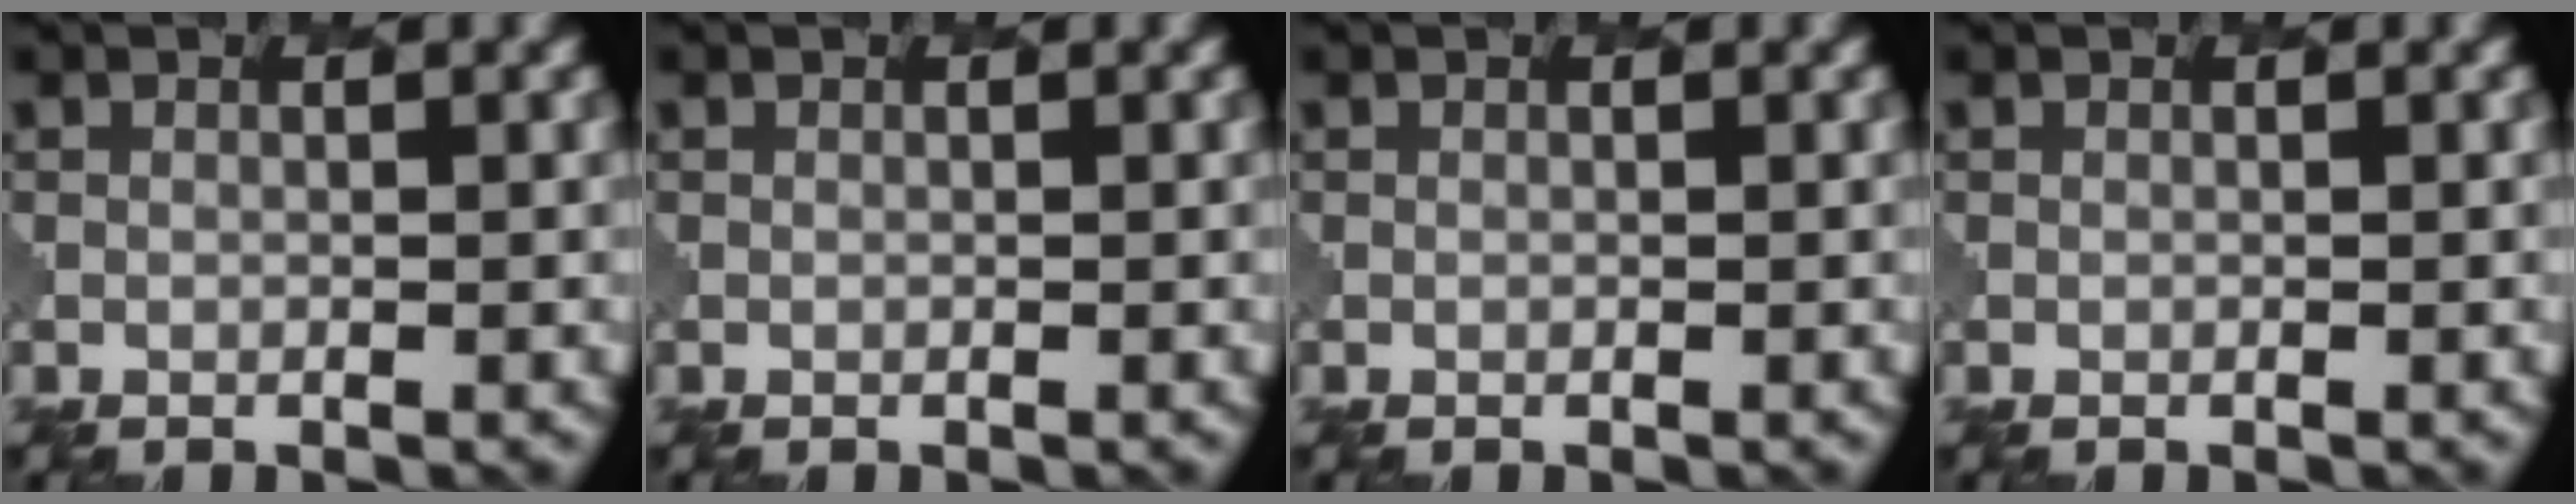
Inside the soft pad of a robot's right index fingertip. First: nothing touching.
{"total": 0.0}
{"total": 0.0}
{"total": 0.0}